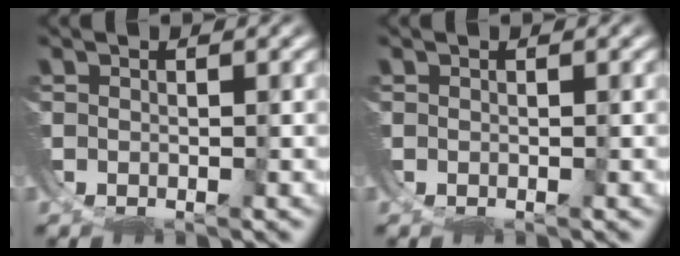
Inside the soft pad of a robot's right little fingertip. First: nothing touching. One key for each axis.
{"total": 0.0}